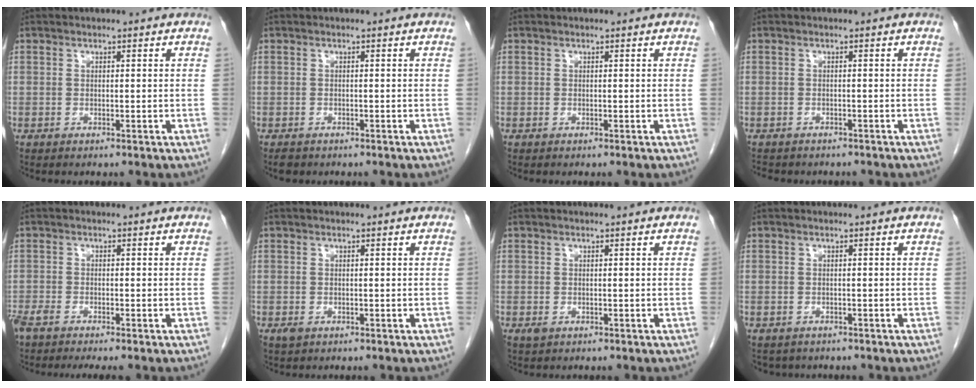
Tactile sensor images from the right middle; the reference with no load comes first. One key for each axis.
{"total": 1.3, "fx": -1.0, "fy": 0.7, "fz": 0.4, "tx": -0.016, "ty": -0.002, "tz": -0.014}
{"total": 0.0}
{"total": 6.2, "fx": -5.3, "fy": 2.5, "fz": 2.0, "tx": -0.034, "ty": -0.002, "tz": -0.065}
{"total": 5.5, "fx": -4.5, "fy": 0.7, "fz": 3.0, "tx": -0.049, "ty": -0.010, "tz": -0.077}
{"total": 1.1, "fx": -0.5, "fy": 0.7, "fz": 0.6, "tx": -0.015, "ty": 0.000, "tz": -0.002}
{"total": 0.9, "fx": -0.3, "fy": 0.6, "fz": 0.6, "tx": -0.012, "ty": -0.001, "tz": 0.000}
{"total": 2.9, "fx": -2.4, "fy": 1.5, "fz": 0.3, "tx": -0.009, "ty": 0.000, "tz": -0.032}